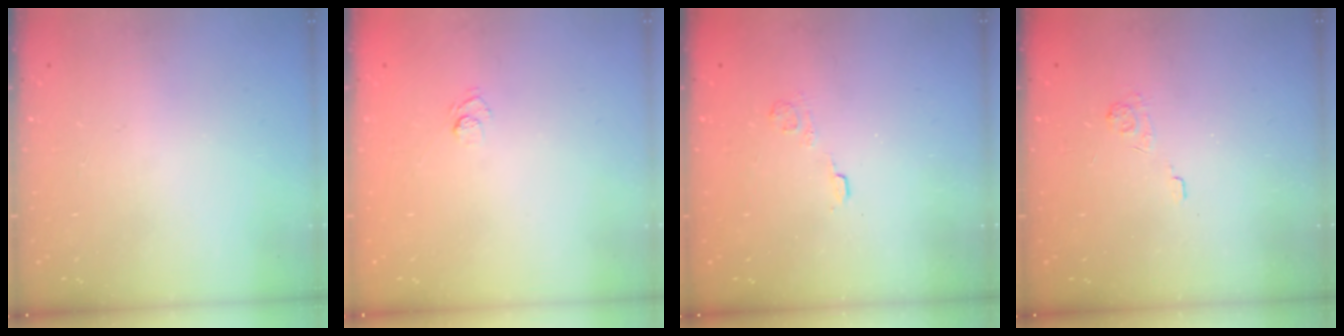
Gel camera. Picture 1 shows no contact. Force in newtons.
{"total": 4.5, "press": 4.3, "slide": 1.2}
{"total": 2.7, "press": 2.3, "slide": 1.4}
{"total": 2.1, "press": 1.5, "slide": 1.4}